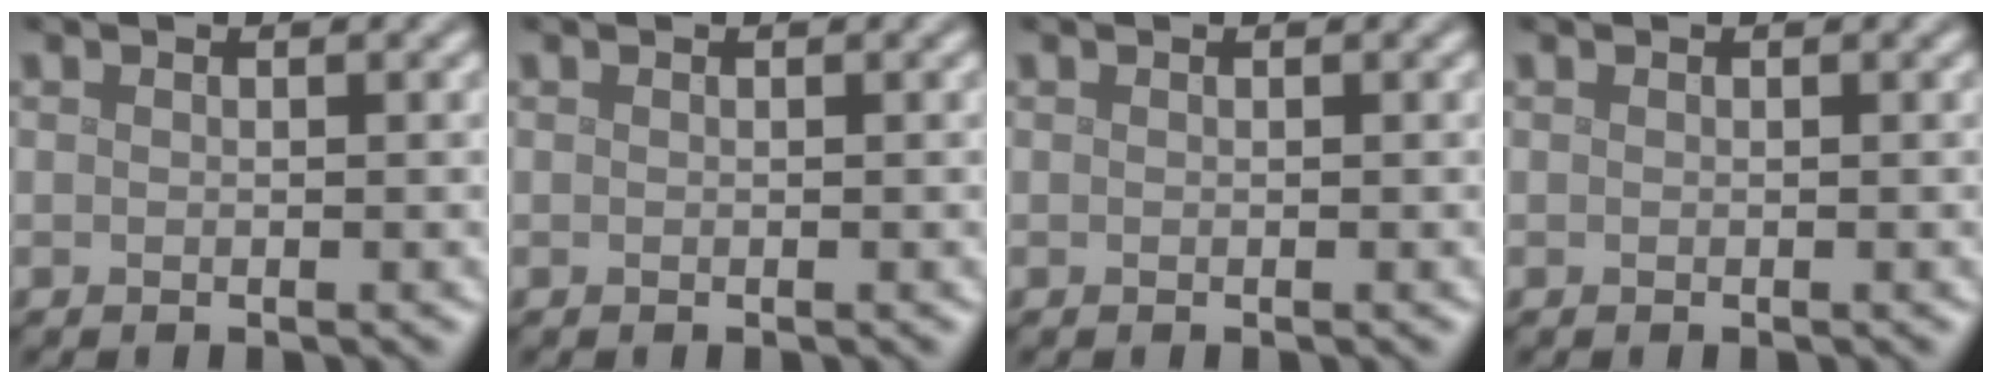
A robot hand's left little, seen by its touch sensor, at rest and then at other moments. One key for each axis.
{"total": 0.0}
{"total": 0.0}
{"total": 0.0}